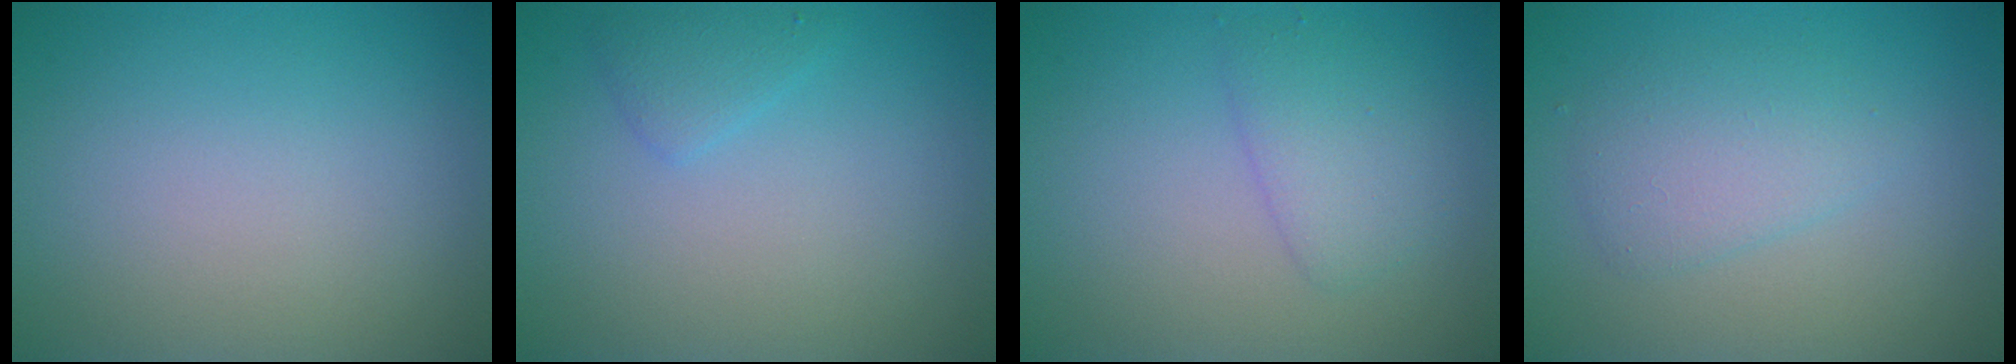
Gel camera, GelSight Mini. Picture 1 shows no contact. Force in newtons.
{"total": 1.4, "press": 1.4, "slide": 0.0}
{"total": 2.4, "press": 2.4, "slide": 0.1}
{"total": 2.6, "press": 2.6, "slide": 0.1}